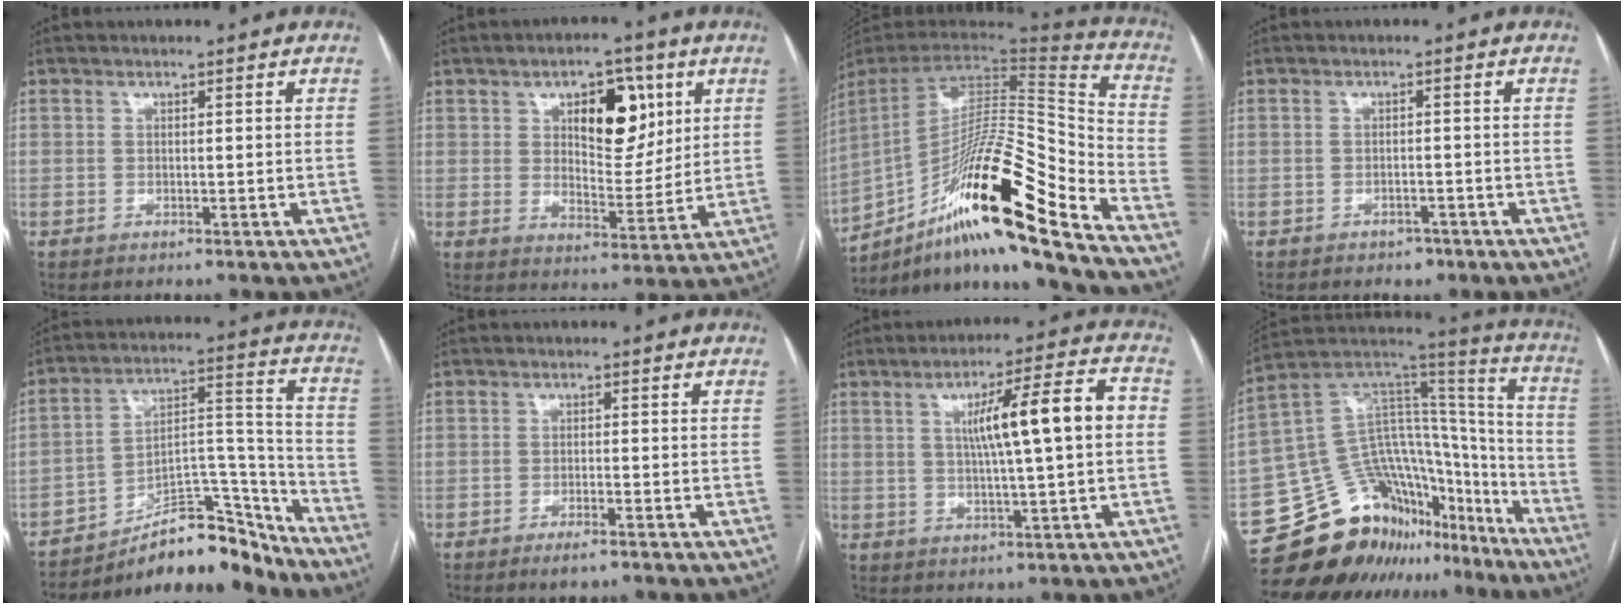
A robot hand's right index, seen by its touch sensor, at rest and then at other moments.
{"total": 10.3, "force": [4.2, 4.8, 8.1], "torque": [-0.117, 0.009, 0.070]}
{"total": 24.7, "force": [-15.6, 1.2, 19.1], "torque": [-0.309, 0.003, -0.277]}
{"total": 1.7, "force": [-1.2, 1.0, 0.5], "torque": [-0.011, 0.002, -0.014]}
{"total": 15.4, "force": [-13.7, 4.2, 5.8], "torque": [-0.070, 0.061, -0.216]}
{"total": 2.3, "force": [-1.7, 0.3, 1.6], "torque": [-0.029, -0.003, -0.028]}
{"total": 11.4, "force": [1.4, 0.5, 11.4], "torque": [-0.176, 0.021, 0.023]}
{"total": 22.8, "force": [-18.1, 11.6, 7.7], "torque": [-0.129, 0.084, -0.281]}